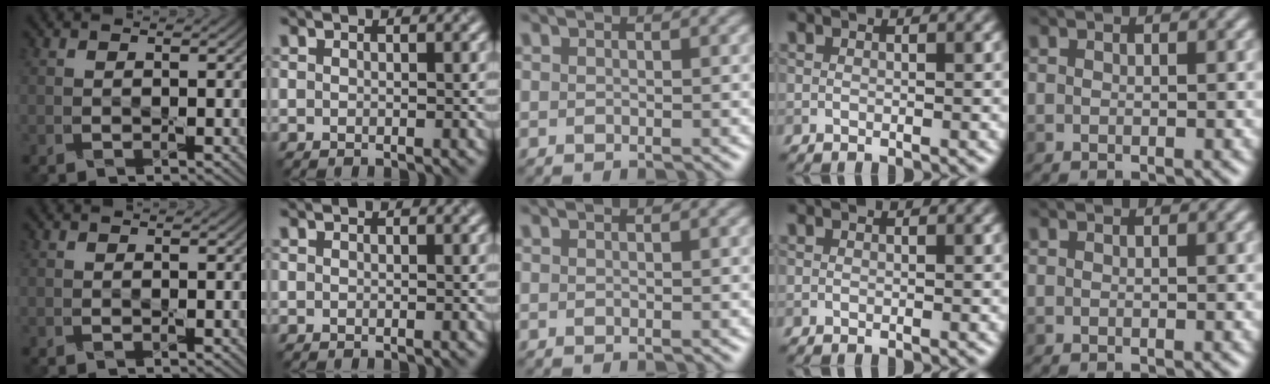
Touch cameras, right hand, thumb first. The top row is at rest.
{}